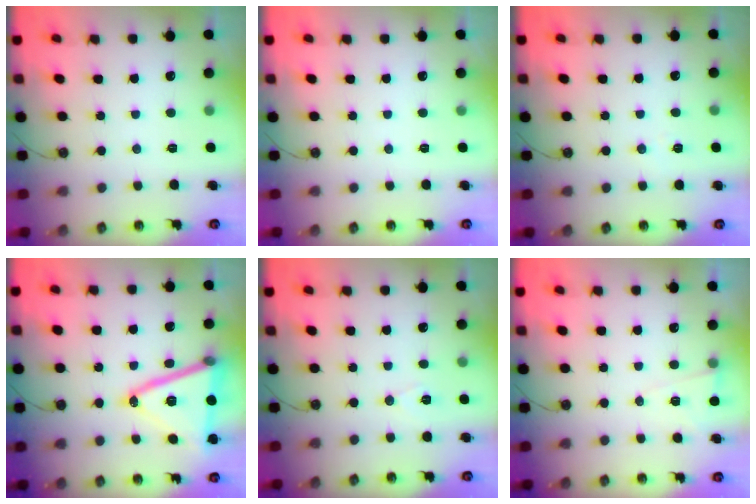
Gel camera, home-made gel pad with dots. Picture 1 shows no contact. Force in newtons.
{"total": 0.0}
{"total": 4.4, "press": 4.2, "slide": 1.2}
{"total": 19.7, "press": 19.3, "slide": 4.0}
{"total": 6.5, "press": 4.8, "slide": 4.5}
{"total": 5.9, "press": 5.2, "slide": 2.8}